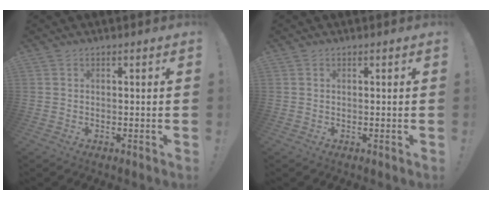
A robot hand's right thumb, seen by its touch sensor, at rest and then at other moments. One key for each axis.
{"total": 0.0}